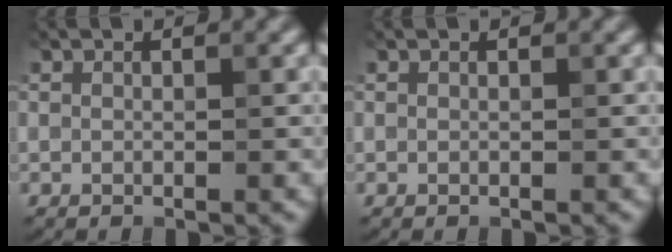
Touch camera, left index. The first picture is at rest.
{"total": 0.0}